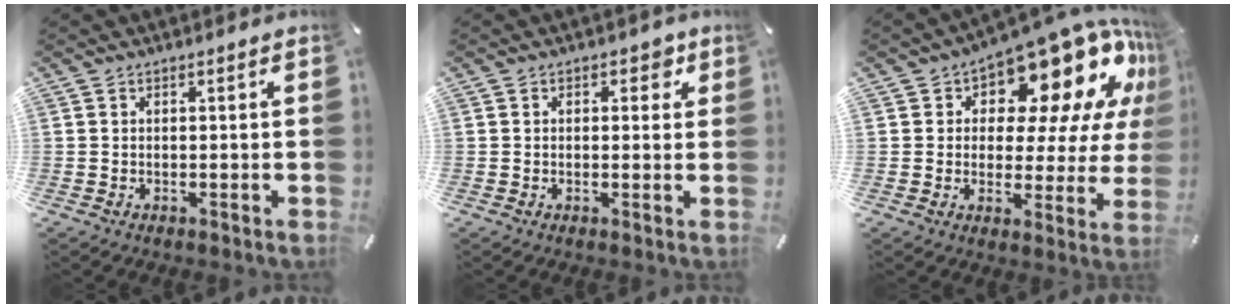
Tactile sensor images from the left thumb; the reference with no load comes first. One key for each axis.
{"total": 2.9, "fx": 0.8, "fy": 2.0, "fz": 2.0, "tx": -0.012, "ty": -0.003, "tz": 0.004}
{"total": 19.2, "fx": 11.9, "fy": 9.0, "fz": 12.2, "tx": -0.169, "ty": -0.098, "tz": 0.196}